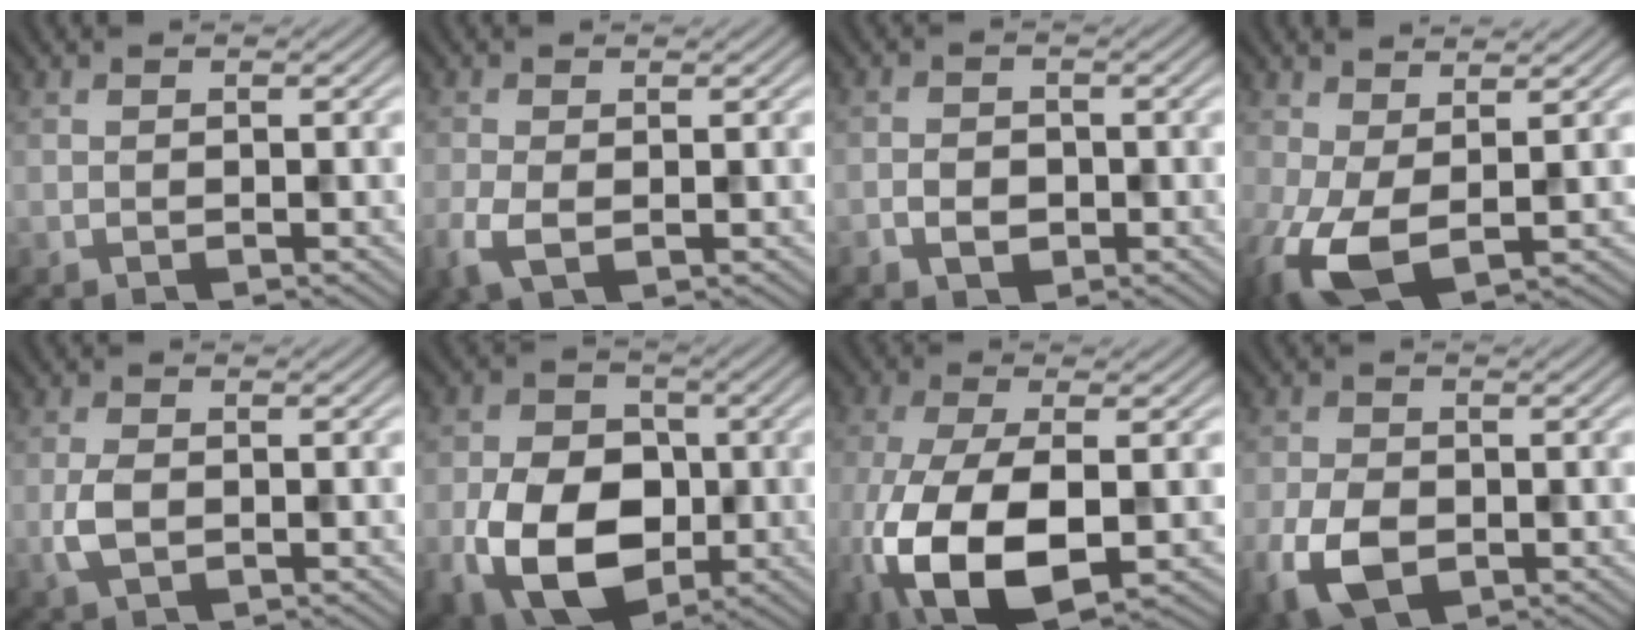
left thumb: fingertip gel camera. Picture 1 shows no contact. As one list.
[{"total": 3.5, "force": [-1.0, 1.8, 2.9], "torque": [-0.080, -0.010, -0.021]}, {"total": 2.4, "force": [-0.9, 1.8, 1.4], "torque": [-0.017, -0.002, -0.018]}, {"total": 7.6, "force": [-0.3, 4.0, 6.4], "torque": [-0.162, -0.010, -0.011]}, {"total": 2.9, "force": [-0.5, 1.7, 2.4], "torque": [-0.058, -0.004, -0.009]}, {"total": 12.8, "force": [-3.2, 8.9, 8.6], "torque": [-0.183, -0.024, -0.067]}, {"total": 14.2, "force": [-4.5, 6.8, 11.7], "torque": [-0.291, -0.039, -0.072]}, {"total": 7.2, "force": [-2.6, 4.5, 5.0], "torque": [-0.125, -0.018, -0.056]}]